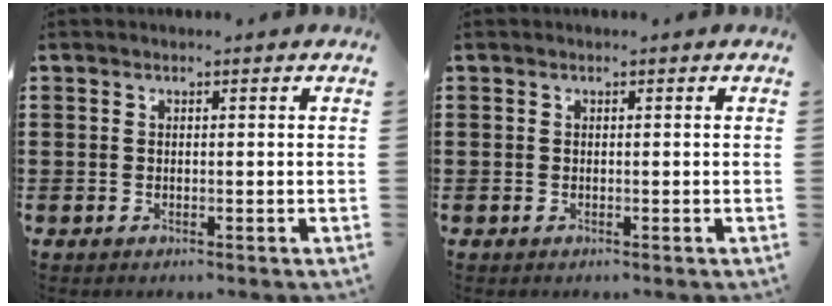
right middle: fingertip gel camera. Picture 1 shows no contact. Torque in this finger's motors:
{"motor_torque": [0.10, -0.12, 0.01, -0.01]}